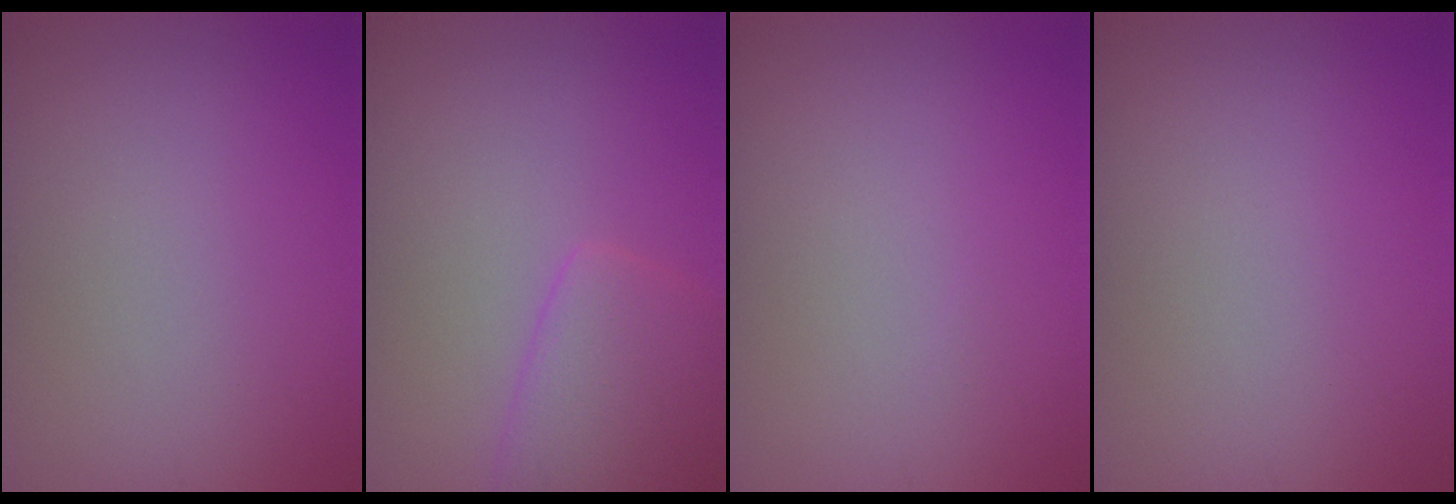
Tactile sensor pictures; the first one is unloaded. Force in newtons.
{"total": 3.9, "press": 3.9, "slide": 0.2}
{"total": 0.0}
{"total": 0.0}